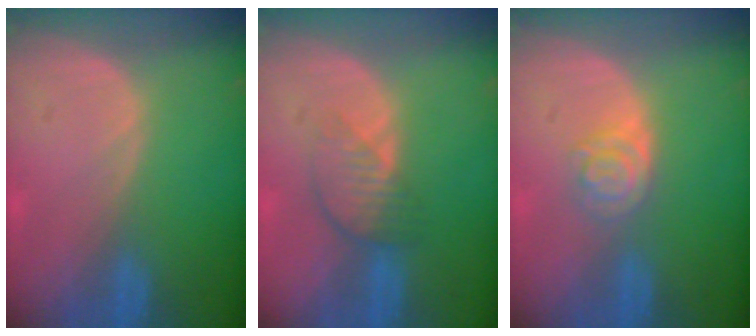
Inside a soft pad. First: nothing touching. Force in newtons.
{"total": 4.0, "press": 3.7, "slide": 1.6}
{"total": 4.0, "press": 3.6, "slide": 1.8}